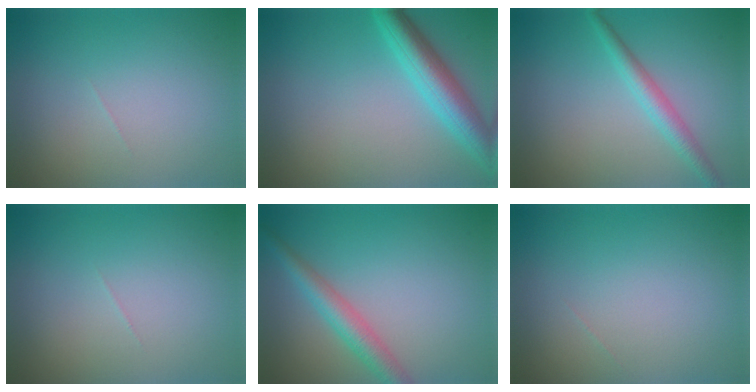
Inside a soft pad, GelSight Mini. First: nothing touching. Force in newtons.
{"total": 5.3, "press": 5.3, "slide": 0.2}
{"total": 2.5, "press": 2.5, "slide": 0.1}
{"total": 0.0}
{"total": 3.4, "press": 3.4, "slide": 0.1}
{"total": 0.0}